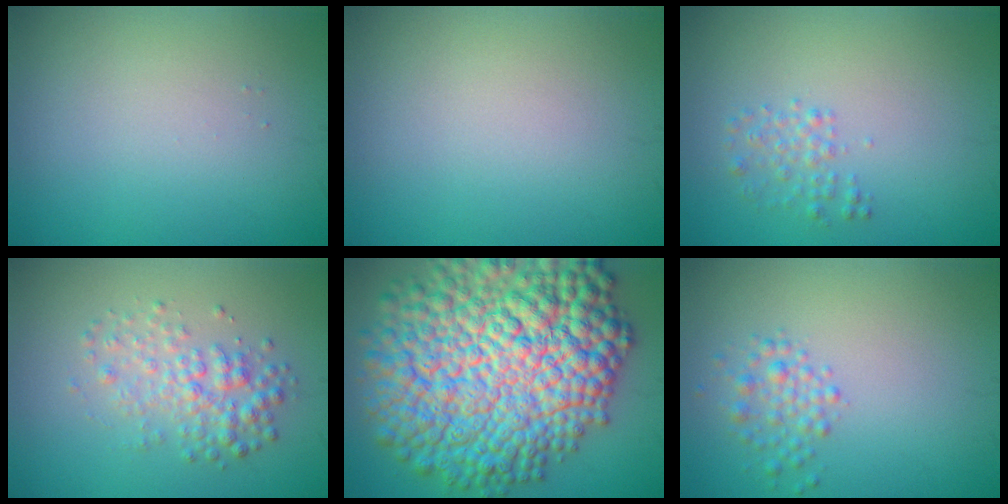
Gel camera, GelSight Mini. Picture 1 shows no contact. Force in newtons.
{"total": 0.0}
{"total": 1.5, "press": 1.5, "slide": 0.1}
{"total": 3.1, "press": 3.1, "slide": 0.0}
{"total": 17.3, "press": 17.2, "slide": 0.4}
{"total": 1.9, "press": 1.9, "slide": 0.1}